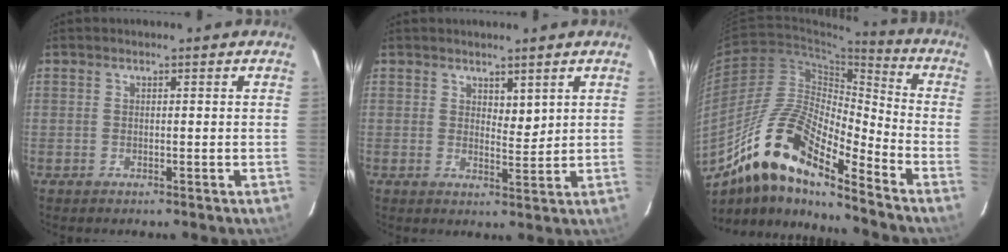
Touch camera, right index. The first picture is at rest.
{"total": 2.6, "force": [1.7, 1.1, 1.6], "torque": [-0.024, -0.008, 0.034]}
{"total": 16.3, "force": [-11.1, 3.7, 11.3], "torque": [-0.215, 0.018, -0.197]}